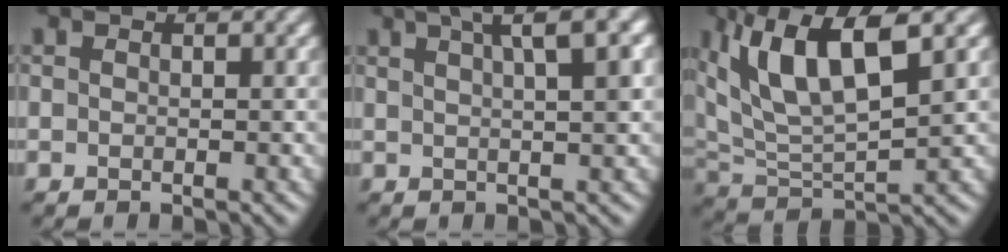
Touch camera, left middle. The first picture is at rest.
{"total": 6.1, "force": [3.2, 1.6, 5.0], "torque": [-0.046, 0.032, 0.030]}
{"total": 9.1, "force": [4.2, 2.7, 7.6], "torque": [-0.157, 0.010, 0.078]}